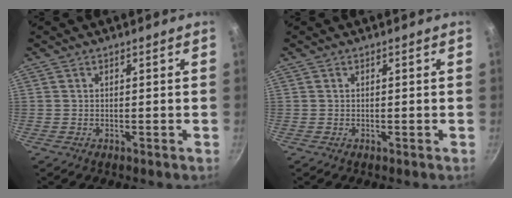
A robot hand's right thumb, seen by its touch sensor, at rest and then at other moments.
{"total": 0.0}